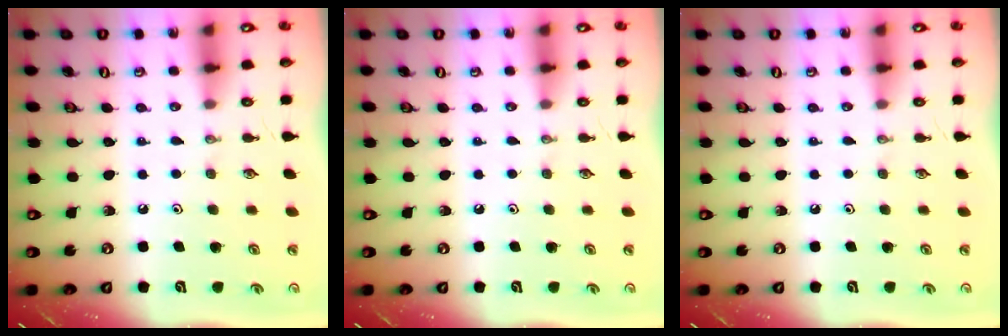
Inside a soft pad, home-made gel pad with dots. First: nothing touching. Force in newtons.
{"total": 0.0}
{"total": 0.0}